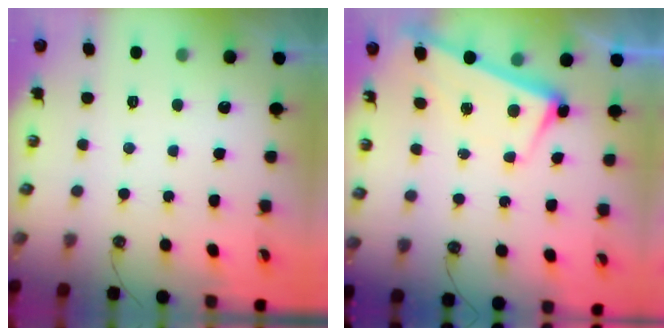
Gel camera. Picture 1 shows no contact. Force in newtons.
{"total": 2.5, "press": 2.5, "slide": 0.6}